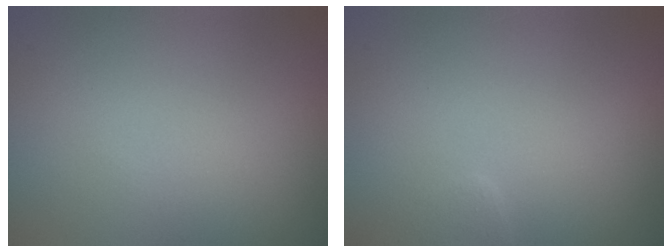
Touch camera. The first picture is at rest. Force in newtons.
{"total": 1.2, "press": 1.2, "slide": 0.1}